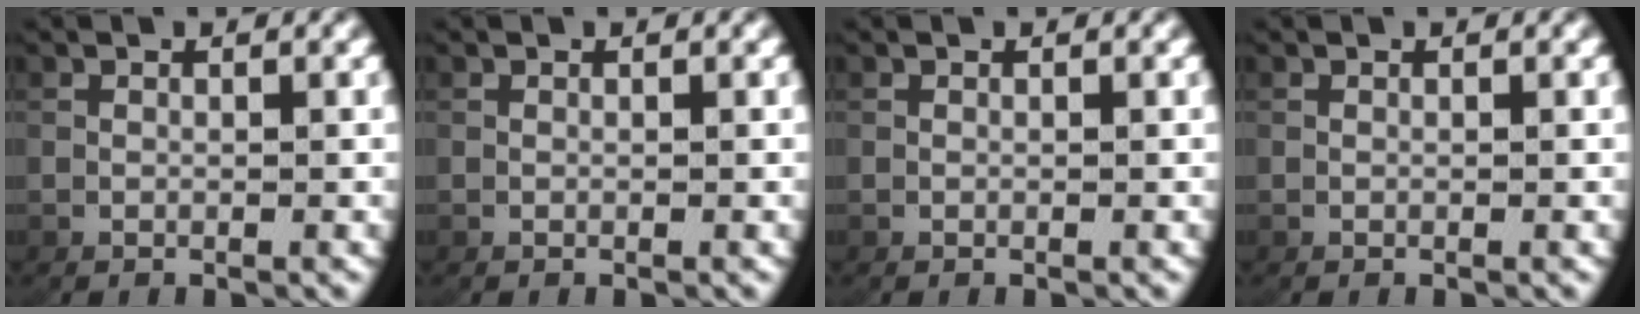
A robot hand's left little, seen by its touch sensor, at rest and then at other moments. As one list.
[{"total": 0.0}, {"total": 0.0}, {"total": 0.0}]